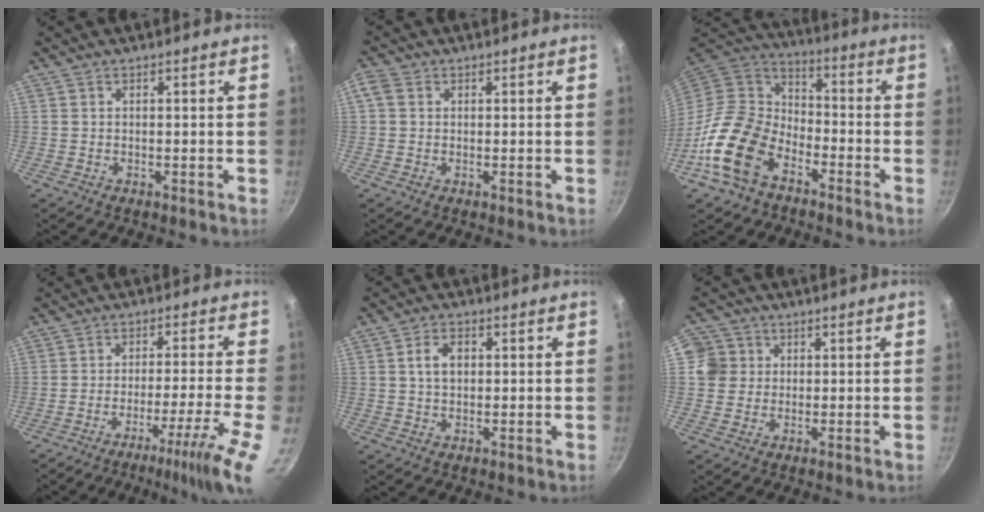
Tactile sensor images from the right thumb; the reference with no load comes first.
{"total": 2.5, "force": [0.5, 2.1, 1.4], "torque": [-0.029, 0.006, 0.004]}
{"total": 16.8, "force": [-8.5, 10.9, 9.5], "torque": [-0.157, 0.059, -0.183]}
{"total": 11.2, "force": [-5.4, -0.2, 9.9], "torque": [-0.150, 0.020, -0.086]}
{"total": 4.2, "force": [0.7, 2.9, 3.0], "torque": [-0.037, 0.006, 0.010]}
{"total": 5.2, "force": [1.0, 5.0, 0.9], "torque": [0.026, 0.002, 0.008]}